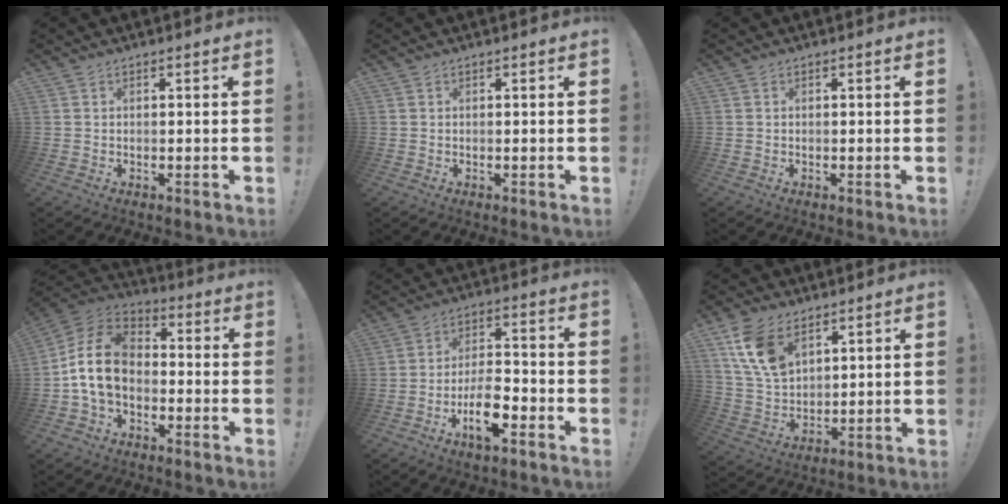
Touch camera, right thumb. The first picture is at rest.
{"total": 0.0}
{"total": 0.0}
{"total": 14.9, "force": [-1.0, 10.5, 10.5], "torque": [-0.191, 0.024, -0.011]}
{"total": 11.0, "force": [-5.5, 4.9, 8.1], "torque": [-0.137, 0.028, -0.099]}
{"total": 12.6, "force": [7.2, 7.6, 7.1], "torque": [-0.138, -0.024, 0.141]}